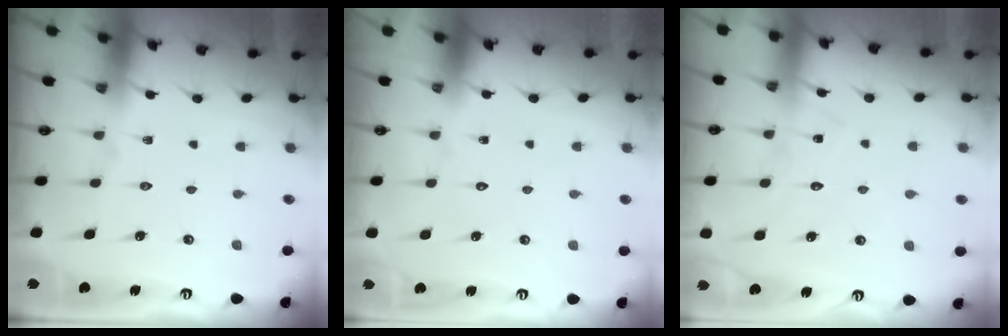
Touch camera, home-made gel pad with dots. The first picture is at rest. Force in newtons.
{"total": 1.7, "press": 1.7, "slide": 0.1}
{"total": 8.1, "press": 8.0, "slide": 0.3}